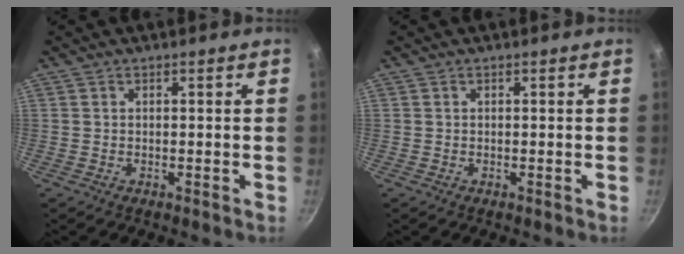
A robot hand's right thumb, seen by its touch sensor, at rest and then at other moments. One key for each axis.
{"total": 0.0}